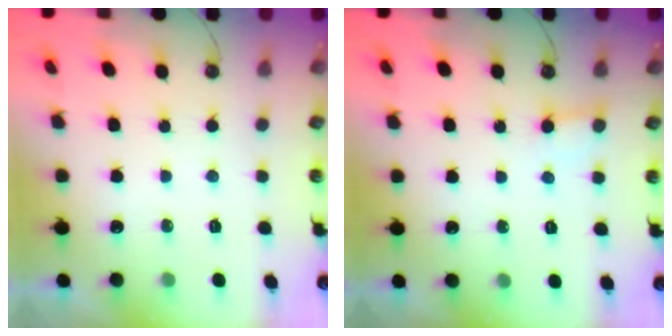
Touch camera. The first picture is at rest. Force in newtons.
{"total": 3.7, "press": 3.7, "slide": 0.3}